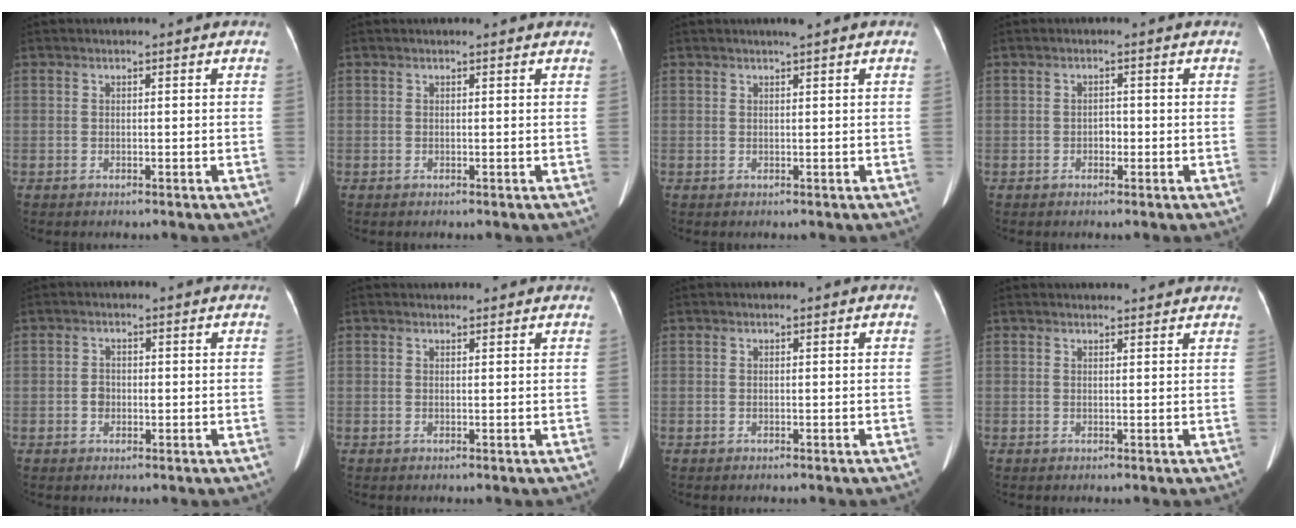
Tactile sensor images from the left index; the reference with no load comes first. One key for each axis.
{"total": 1.0, "fx": 1.0, "fy": 0.3, "fz": 0.1, "tx": -0.010, "ty": 0.016, "tz": 0.009}
{"total": 1.1, "fx": 0.8, "fy": -0.1, "fz": 0.7, "tx": -0.012, "ty": 0.006, "tz": 0.017}
{"total": 1.1, "fx": -0.4, "fy": 0.8, "fz": 0.7, "tx": -0.008, "ty": 0.004, "tz": -0.010}
{"total": 1.7, "fx": -0.2, "fy": 1.4, "fz": 0.9, "tx": -0.017, "ty": 0.006, "tz": -0.003}
{"total": 2.8, "fx": 2.7, "fy": 0.4, "fz": 0.3, "tx": -0.010, "ty": 0.020, "tz": 0.034}
{"total": 0.0}
{"total": 5.9, "fx": 5.6, "fy": 1.0, "fz": 1.3, "tx": -0.010, "ty": 0.025, "tz": 0.058}